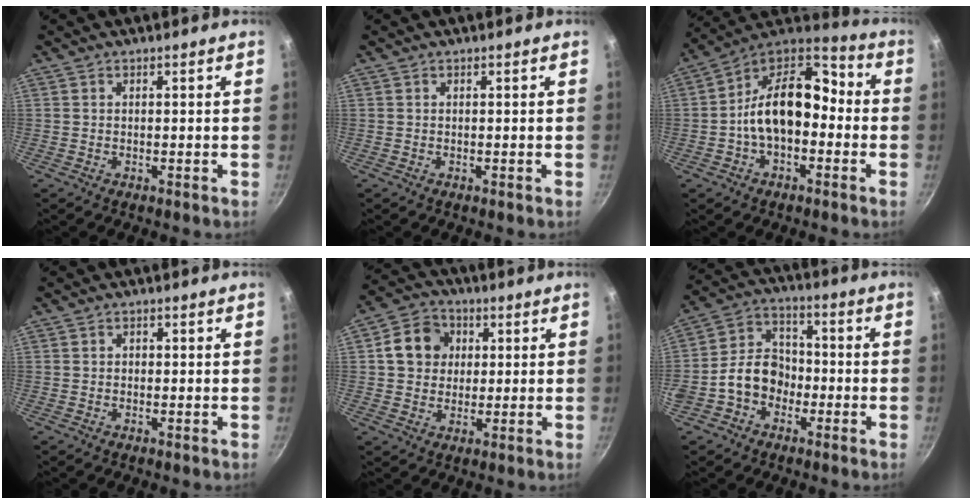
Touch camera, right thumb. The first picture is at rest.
{"total": 0.0}
{"total": 17.0, "force": [-2.0, 10.9, 12.9], "torque": [-0.186, 0.060, -0.051]}
{"total": 1.0, "force": [0.0, 0.9, 0.5], "torque": [-0.006, 0.006, 0.000]}
{"total": 9.4, "force": [2.0, 8.1, 4.3], "torque": [-0.045, 0.011, 0.022]}
{"total": 10.2, "force": [-3.1, 8.1, 5.3], "torque": [-0.054, 0.042, -0.068]}